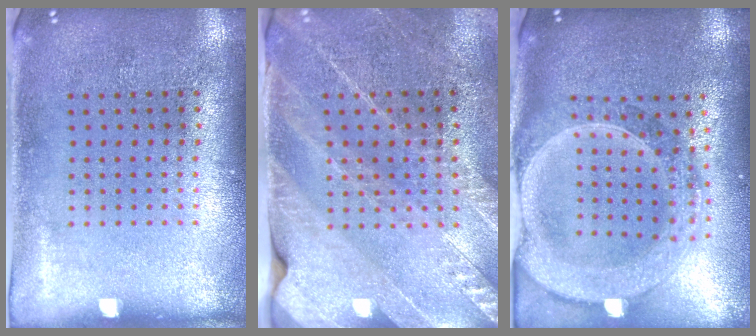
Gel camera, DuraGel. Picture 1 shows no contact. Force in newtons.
{"total": 2.6, "press": 2.6, "slide": 0.0}
{"total": 2.8, "press": 2.4, "slide": 1.4}